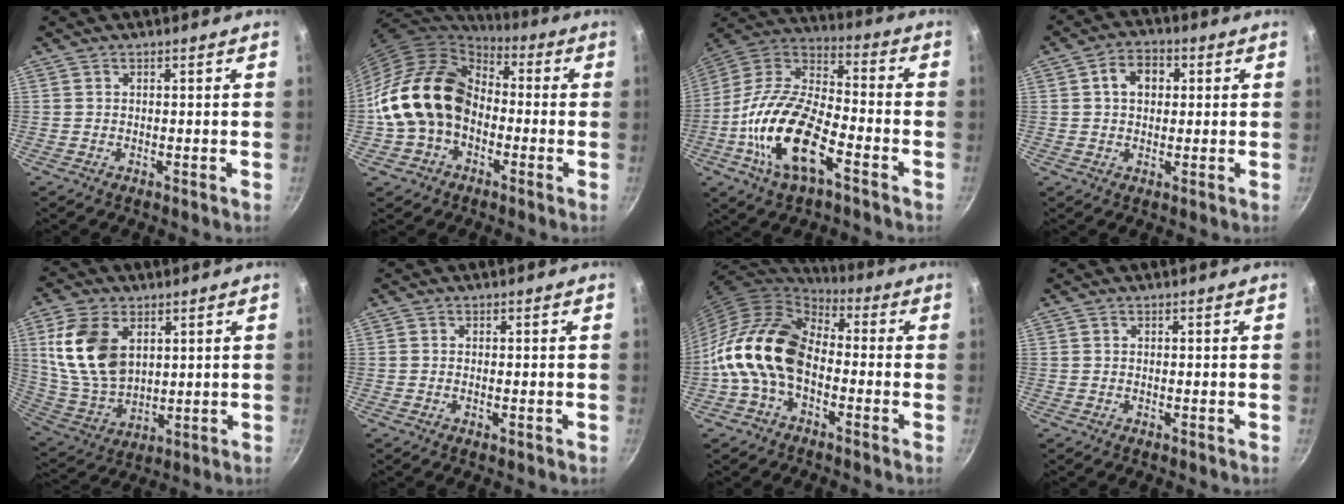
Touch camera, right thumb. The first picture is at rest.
{"total": 17.4, "force": [-2.5, 13.3, 11.0], "torque": [-0.175, 0.053, -0.058]}
{"total": 20.4, "force": [-7.8, 9.5, 16.3], "torque": [-0.299, 0.042, -0.165]}
{"total": 6.5, "force": [1.4, 4.8, 4.1], "torque": [-0.042, 0.012, 0.015]}
{"total": 15.6, "force": [4.7, 10.0, 10.9], "torque": [-0.193, -0.021, 0.106]}
{"total": 1.0, "force": [-0.3, 0.4, 0.9], "torque": [-0.015, 0.000, -0.006]}
{"total": 16.0, "force": [-3.1, 10.5, 11.6], "torque": [-0.191, 0.044, -0.081]}
{"total": 0.0}